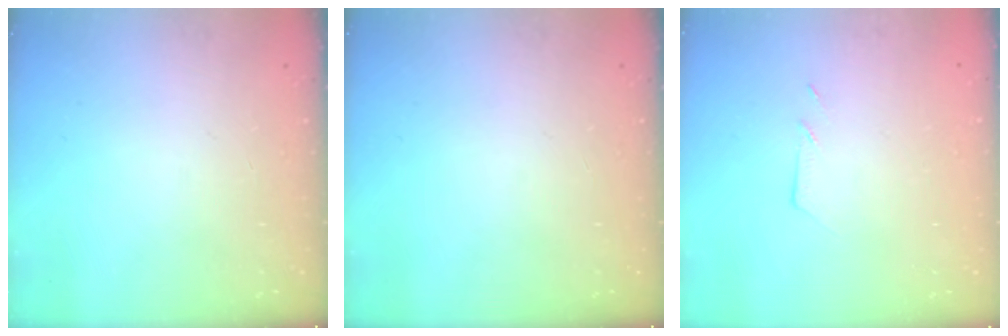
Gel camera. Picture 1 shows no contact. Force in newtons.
{"total": 0.0}
{"total": 3.3, "press": 3.3, "slide": 0.5}